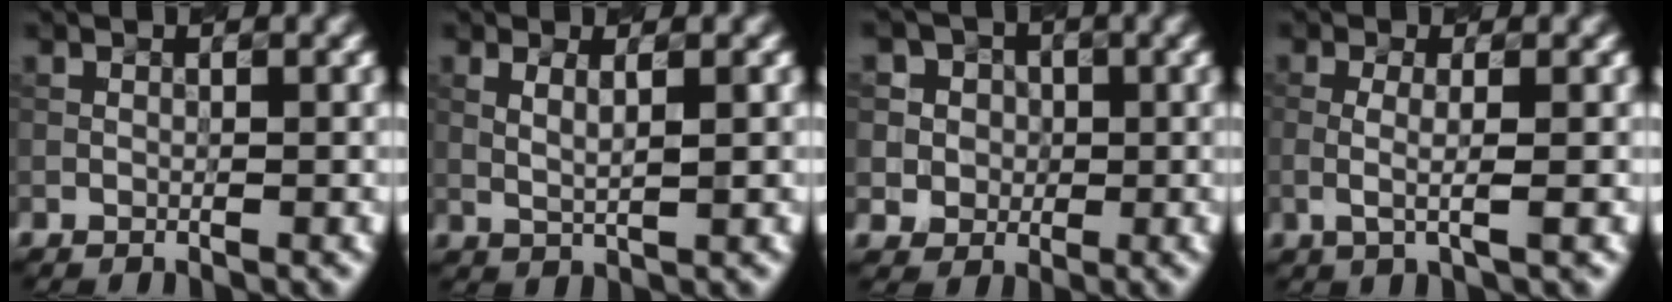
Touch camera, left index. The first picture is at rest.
{"total": 1.3, "force": [0.7, 0.3, 1.1], "torque": [-0.025, 0.003, 0.020]}
{"total": 5.6, "force": [2.3, 5.0, 1.0], "torque": [-0.023, 0.025, 0.029]}
{"total": 1.6, "force": [-0.2, 0.2, 1.6], "torque": [-0.038, -0.001, 0.002]}